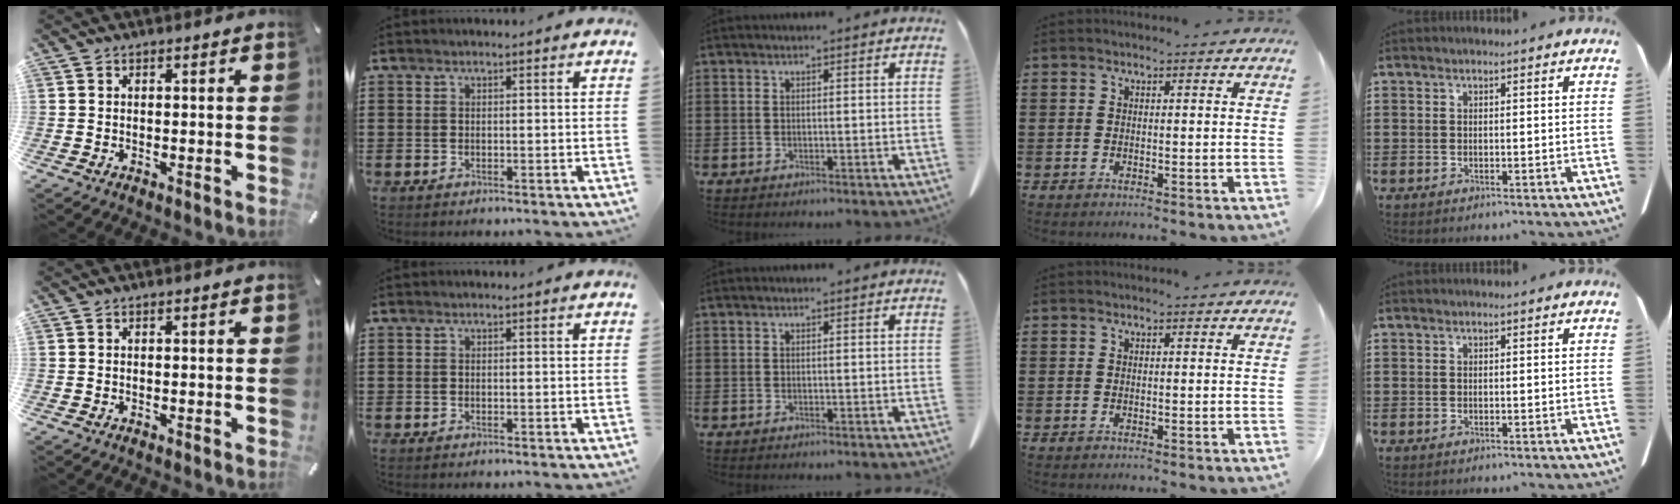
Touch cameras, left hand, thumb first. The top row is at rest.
{}